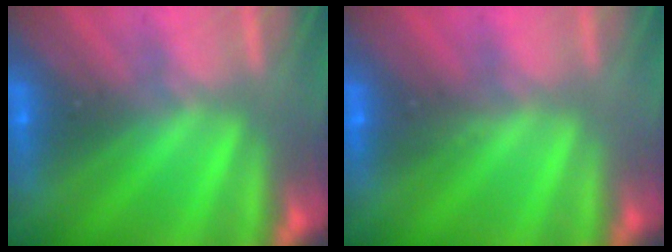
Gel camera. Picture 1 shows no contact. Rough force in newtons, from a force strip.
{"total": 2.7}